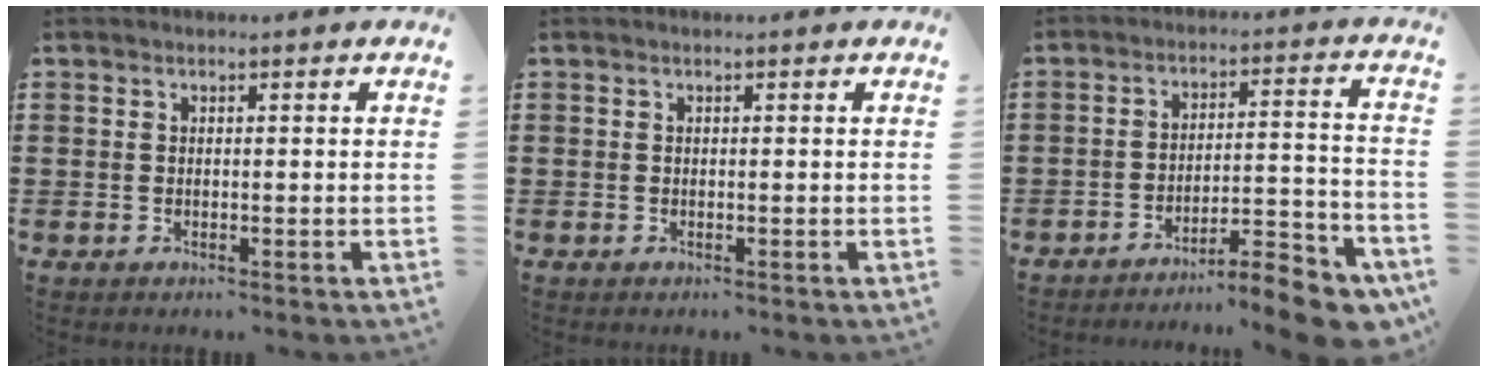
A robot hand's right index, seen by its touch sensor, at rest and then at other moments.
{"total": 0.0}
{"total": 8.4, "force": [-7.4, 1.0, 3.8], "torque": [-0.048, 0.015, -0.140]}